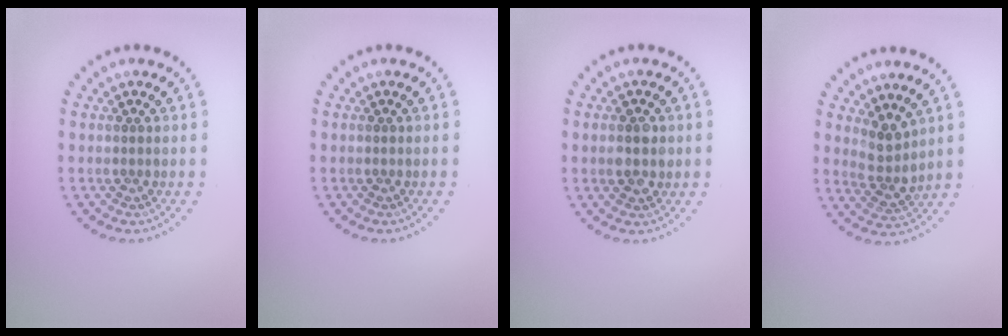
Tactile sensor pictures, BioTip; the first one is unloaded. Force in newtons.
{"total": 0.0}
{"total": 2.1, "press": 2.1, "slide": 0.2}
{"total": 2.7, "press": 2.2, "slide": 1.6}